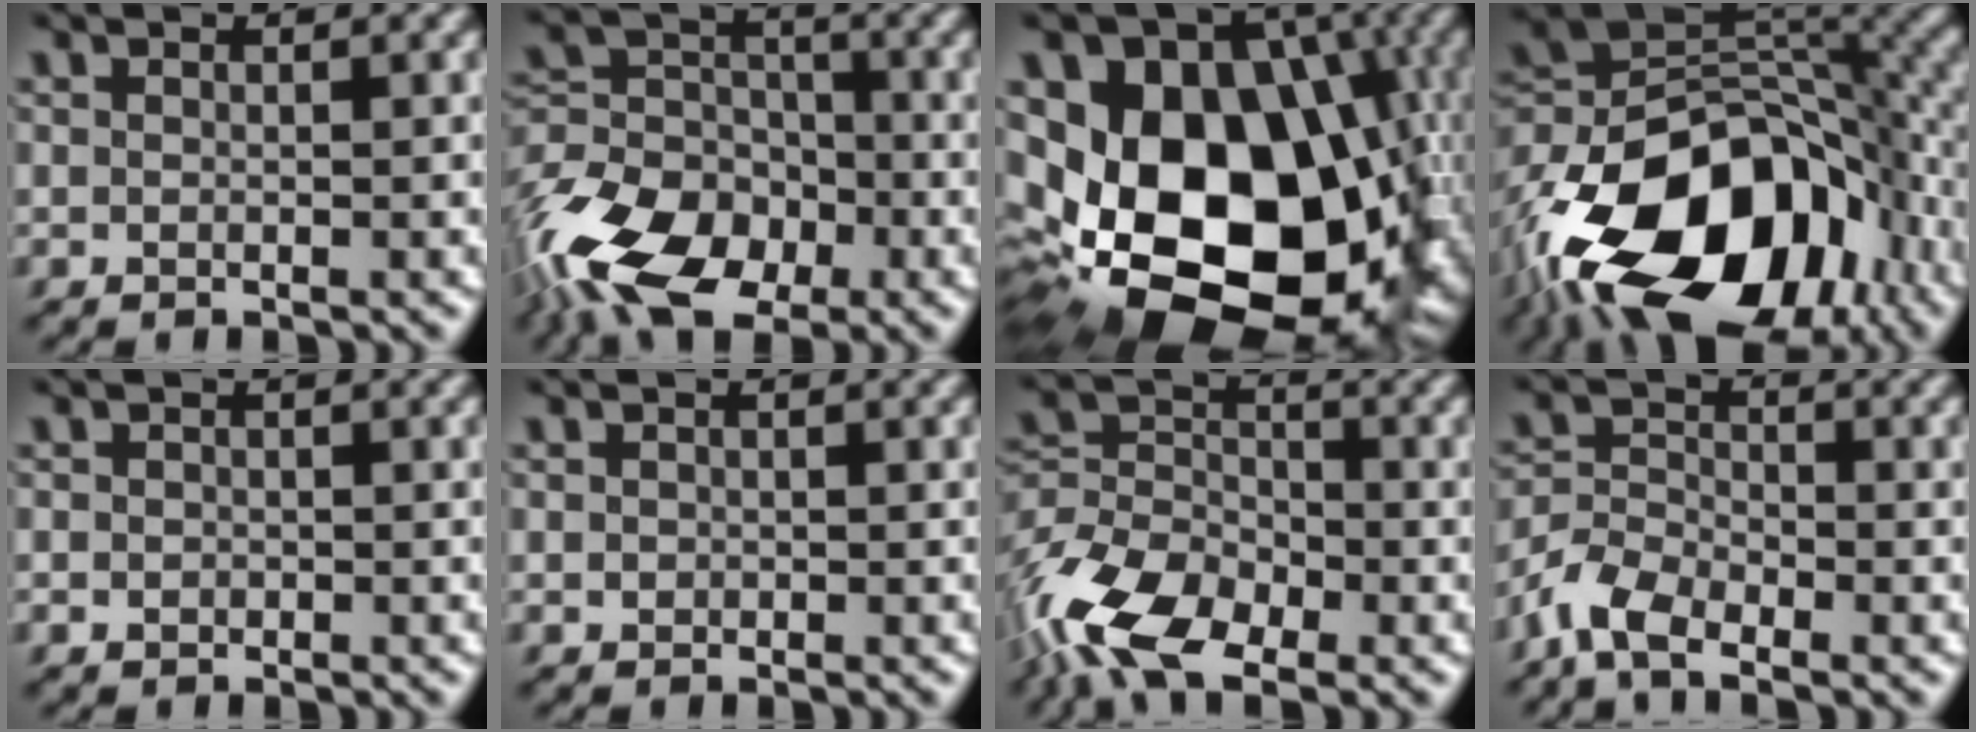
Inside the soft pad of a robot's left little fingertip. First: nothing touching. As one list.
[{"total": 13.0, "force": [-7.9, 7.6, 7.0], "torque": [-0.147, -0.004, -0.150]}, {"total": 20.7, "force": [-2.8, 15.1, 13.9], "torque": [-0.257, -0.024, -0.023]}, {"total": 17.6, "force": [-8.8, 10.6, 11.0], "torque": [-0.208, -0.003, -0.154]}, {"total": 0.7, "force": [-0.2, 0.7, 0.2], "torque": [0.000, -0.002, -0.004]}, {"total": 0.6, "force": [0.0, 0.6, 0.1], "torque": [0.001, -0.002, -0.001]}, {"total": 11.2, "force": [-7.0, 5.9, 6.5], "torque": [-0.131, -0.005, -0.145]}, {"total": 4.6, "force": [-3.2, 2.2, 2.6], "torque": [-0.058, 0.003, -0.070]}]